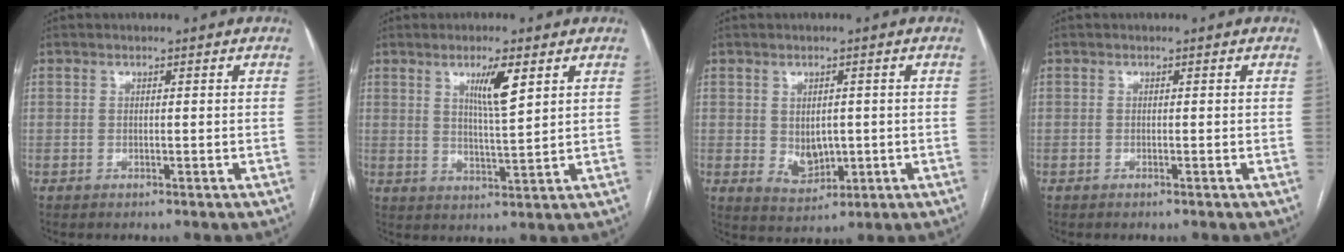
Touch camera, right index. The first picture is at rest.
{"total": 5.9, "force": [2.8, 0.4, 5.2], "torque": [-0.091, -0.007, 0.049]}
{"total": 4.7, "force": [-0.1, 3.3, 3.4], "torque": [-0.056, -0.003, 0.016]}
{"total": 0.0}